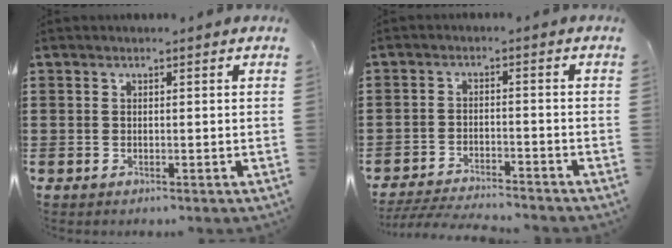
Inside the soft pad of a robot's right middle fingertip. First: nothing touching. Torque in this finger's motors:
{"motor_torque": [0.33, 0.29, 0.05, 0.08]}